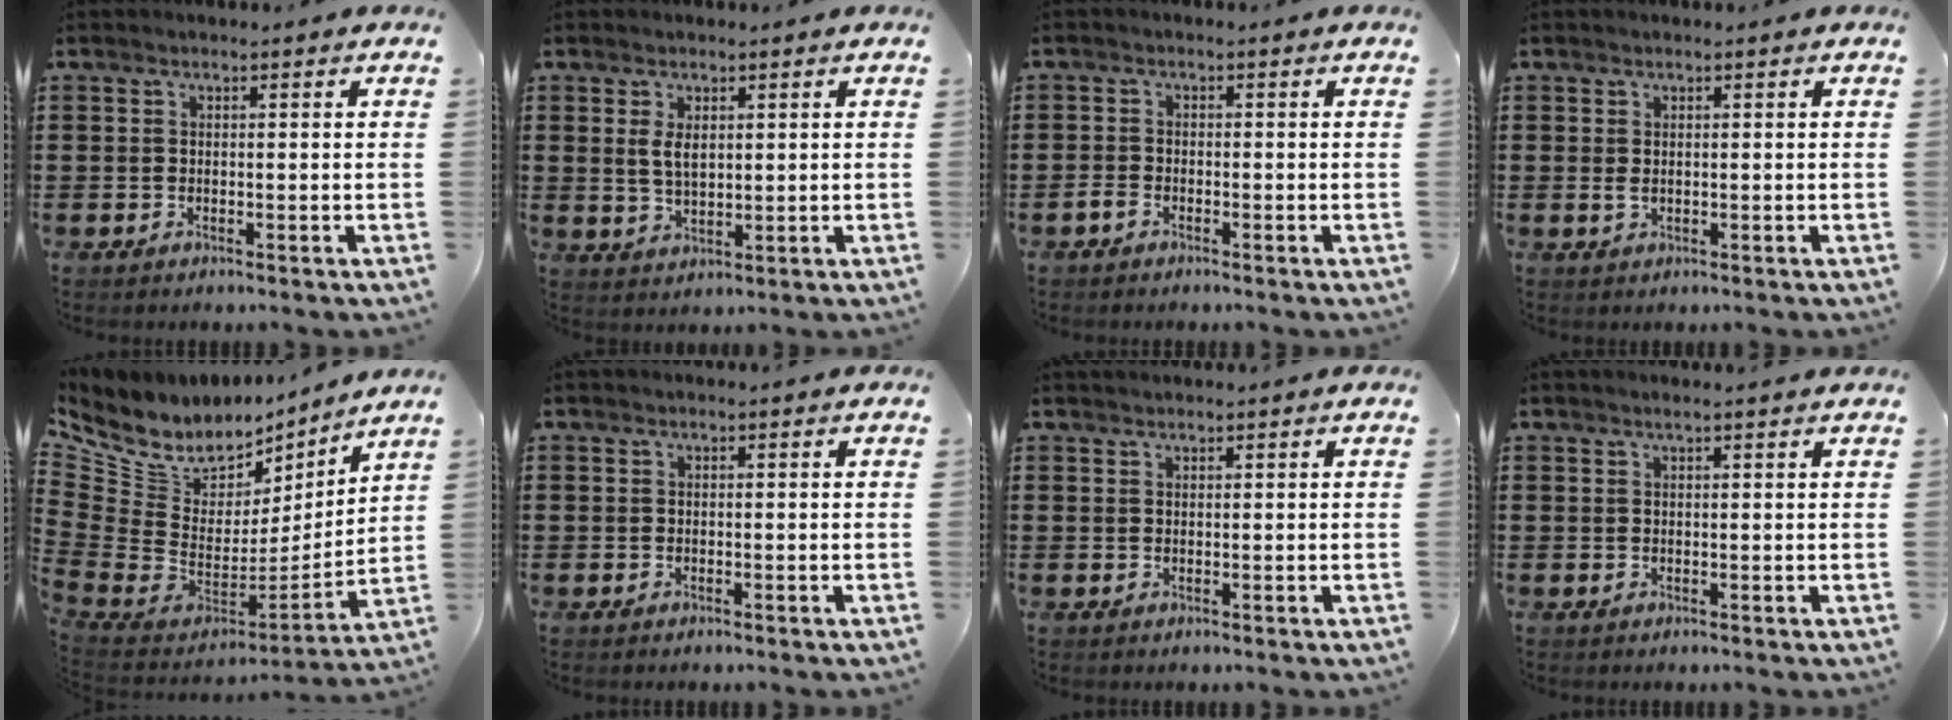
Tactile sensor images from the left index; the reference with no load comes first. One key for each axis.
{"total": 3.3, "fx": 1.1, "fy": 1.6, "fz": 2.7, "tx": -0.057, "ty": 0.005, "tz": 0.019}
{"total": 1.4, "fx": -1.2, "fy": 0.6, "fz": 0.5, "tx": -0.022, "ty": -0.001, "tz": -0.026}
{"total": 0.9, "fx": 0.1, "fy": 0.4, "fz": 0.8, "tx": -0.024, "ty": 0.000, "tz": -0.002}
{"total": 7.9, "fx": 5.2, "fy": 5.2, "fz": 2.9, "tx": -0.108, "ty": -0.053, "tz": 0.094}
{"total": 0.0}
{"total": 0.6, "fx": 0.6, "fy": 0.1, "fz": 0.1, "tx": -0.004, "ty": -0.002, "tz": 0.013}
{"total": 1.0, "fx": 0.8, "fy": -0.2, "fz": 0.5, "tx": -0.009, "ty": -0.002, "tz": 0.015}